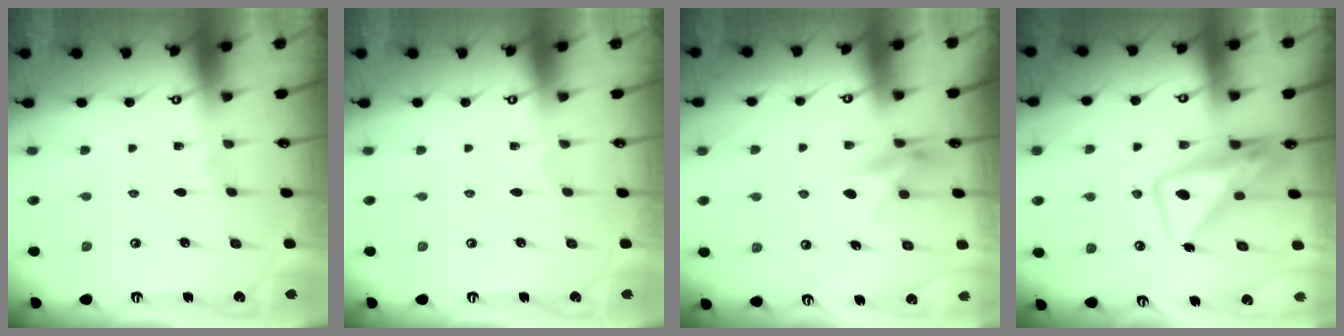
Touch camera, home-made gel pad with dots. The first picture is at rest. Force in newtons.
{"total": 0.0}
{"total": 8.5, "press": 8.4, "slide": 0.7}
{"total": 9.8, "press": 9.7, "slide": 1.3}